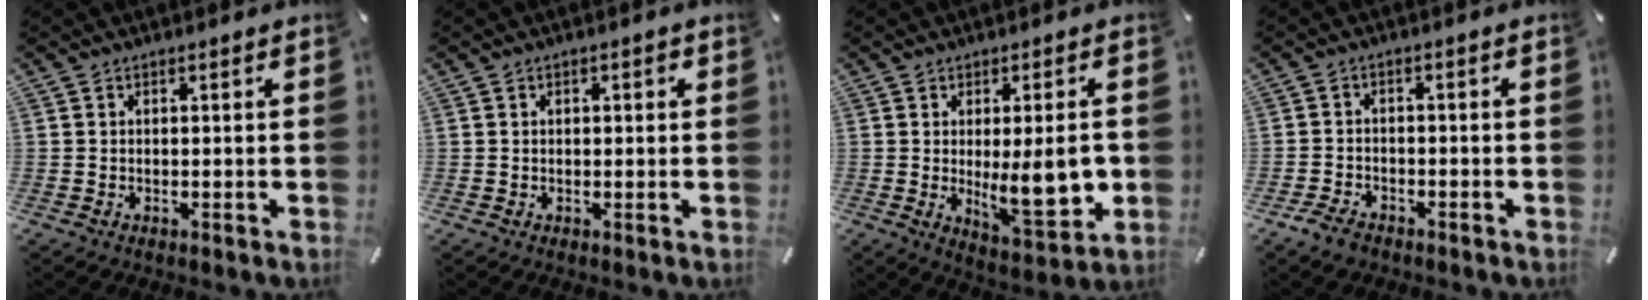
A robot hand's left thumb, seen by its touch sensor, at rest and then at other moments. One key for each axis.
{"total": 0.9, "fx": 0.3, "fy": 0.6, "fz": 0.5, "tx": -0.012, "ty": 0.005, "tz": 0.003}
{"total": 13.8, "fx": -0.2, "fy": 4.6, "fz": 13.0, "tx": -0.192, "ty": -0.029, "tz": -0.006}
{"total": 3.4, "fx": -2.6, "fy": 1.9, "fz": 1.2, "tx": -0.032, "ty": 0.011, "tz": -0.053}